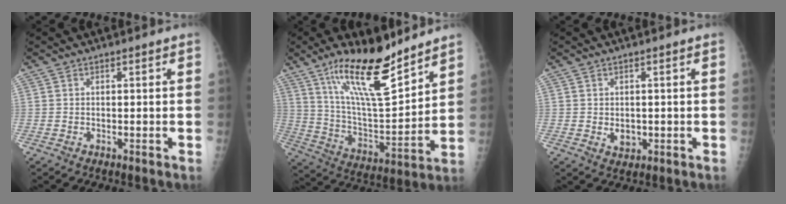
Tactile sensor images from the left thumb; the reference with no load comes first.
{"total": 18.7, "force": [13.2, 4.9, 12.4], "torque": [-0.184, -0.081, 0.239]}
{"total": 2.7, "force": [-0.2, 2.1, 1.7], "torque": [-0.017, -0.002, 0.005]}